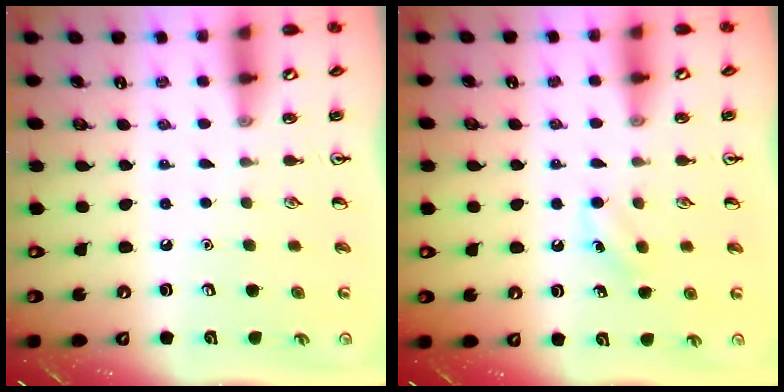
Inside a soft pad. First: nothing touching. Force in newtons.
{"total": 5.7, "press": 5.6, "slide": 1.4}